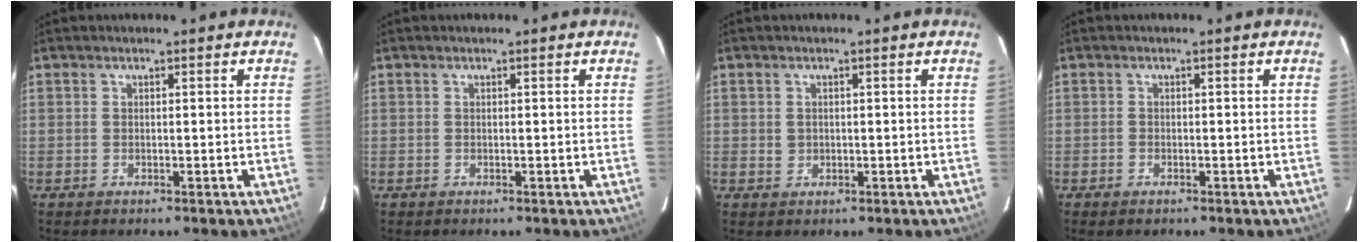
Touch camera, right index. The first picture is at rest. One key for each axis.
{"total": 0.0}
{"total": 1.4, "fx": 0.1, "fy": 1.4, "fz": 0.4, "tx": -0.004, "ty": 0.004, "tz": 0.004}
{"total": 0.9, "fx": -0.7, "fy": 0.4, "fz": 0.4, "tx": -0.006, "ty": -0.002, "tz": -0.015}